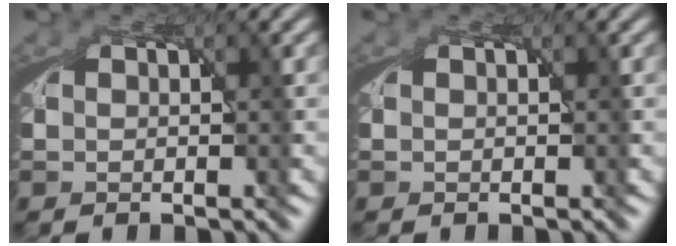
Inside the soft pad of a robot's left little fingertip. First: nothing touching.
{"total": 0.0}